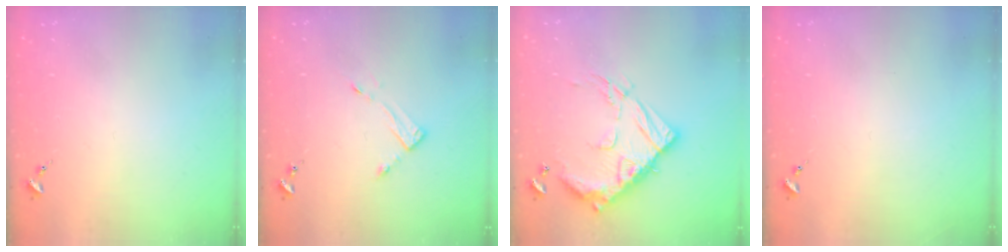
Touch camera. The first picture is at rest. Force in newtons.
{"total": 3.2, "press": 3.2, "slide": 0.3}
{"total": 17.8, "press": 17.7, "slide": 1.9}
{"total": 0.0}